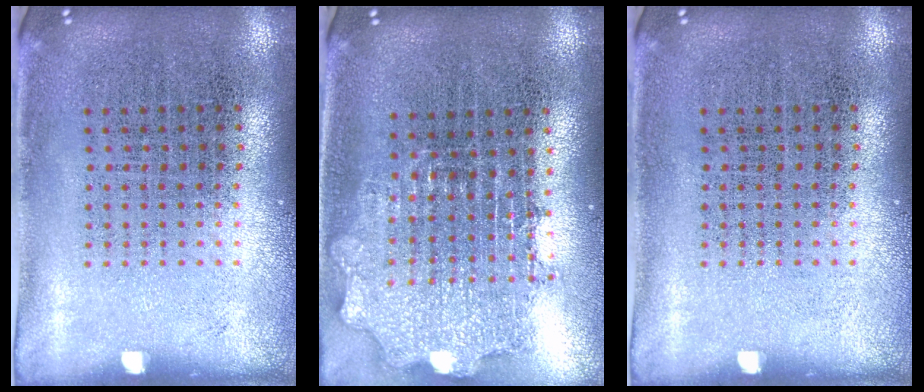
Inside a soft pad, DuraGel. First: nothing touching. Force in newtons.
{"total": 1.8, "press": 1.4, "slide": 1.1}
{"total": 0.0}